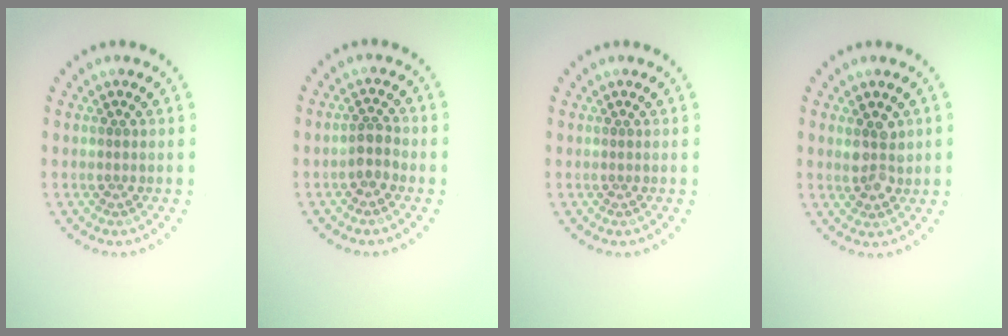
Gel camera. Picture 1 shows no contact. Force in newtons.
{"total": 1.8, "press": 1.6, "slide": 0.9}
{"total": 0.0}
{"total": 2.6, "press": 2.5, "slide": 0.8}